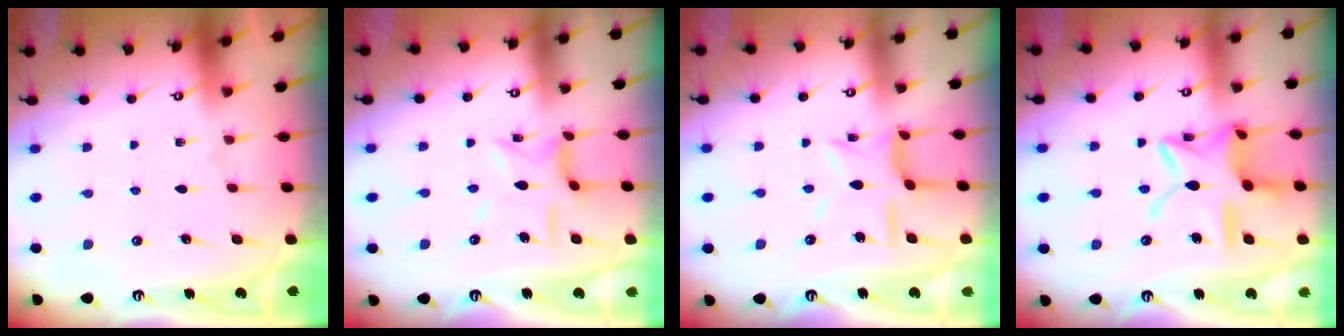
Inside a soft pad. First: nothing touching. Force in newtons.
{"total": 7.6, "press": 7.6, "slide": 0.5}
{"total": 10.6, "press": 10.5, "slide": 0.9}
{"total": 15.2, "press": 15.2, "slide": 1.2}